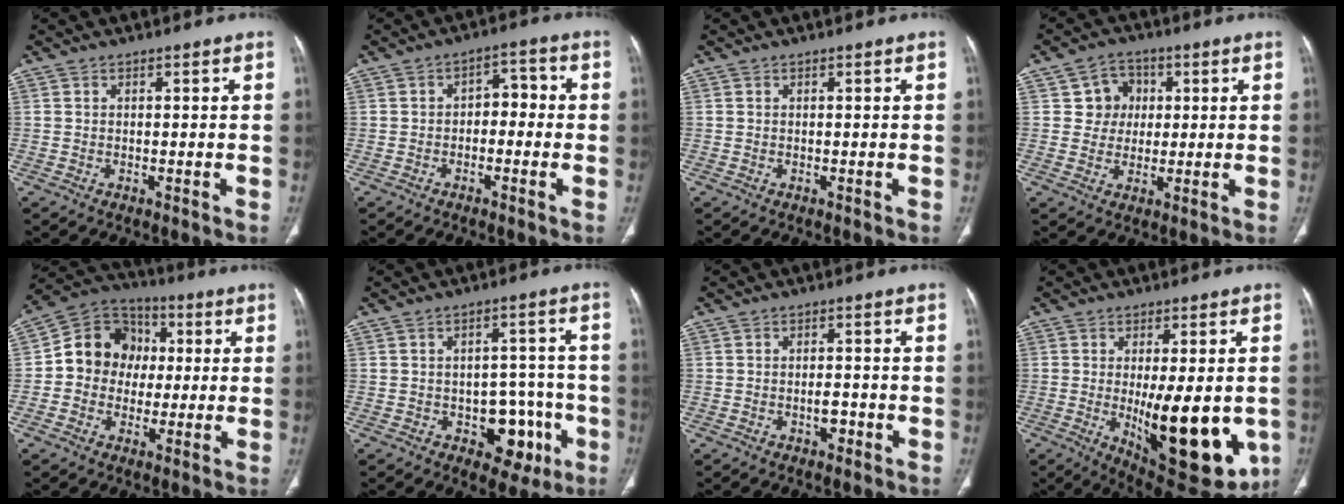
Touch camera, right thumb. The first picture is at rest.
{"total": 4.6, "force": [-1.0, 3.1, 3.3], "torque": [-0.026, 0.027, -0.025]}
{"total": 0.0}
{"total": 6.3, "force": [1.4, 5.9, 1.7], "torque": [0.011, 0.005, 0.018]}
{"total": 12.8, "force": [0.5, 11.4, 5.8], "torque": [-0.057, 0.028, -0.004]}
{"total": 10.0, "force": [-3.6, 6.6, 6.6], "torque": [-0.041, 0.030, -0.039]}
{"total": 2.5, "force": [-1.0, 1.5, 1.7], "torque": [-0.018, 0.007, -0.012]}
{"total": 20.0, "force": [-3.4, 7.8, 18.1], "torque": [-0.216, -0.031, -0.020]}